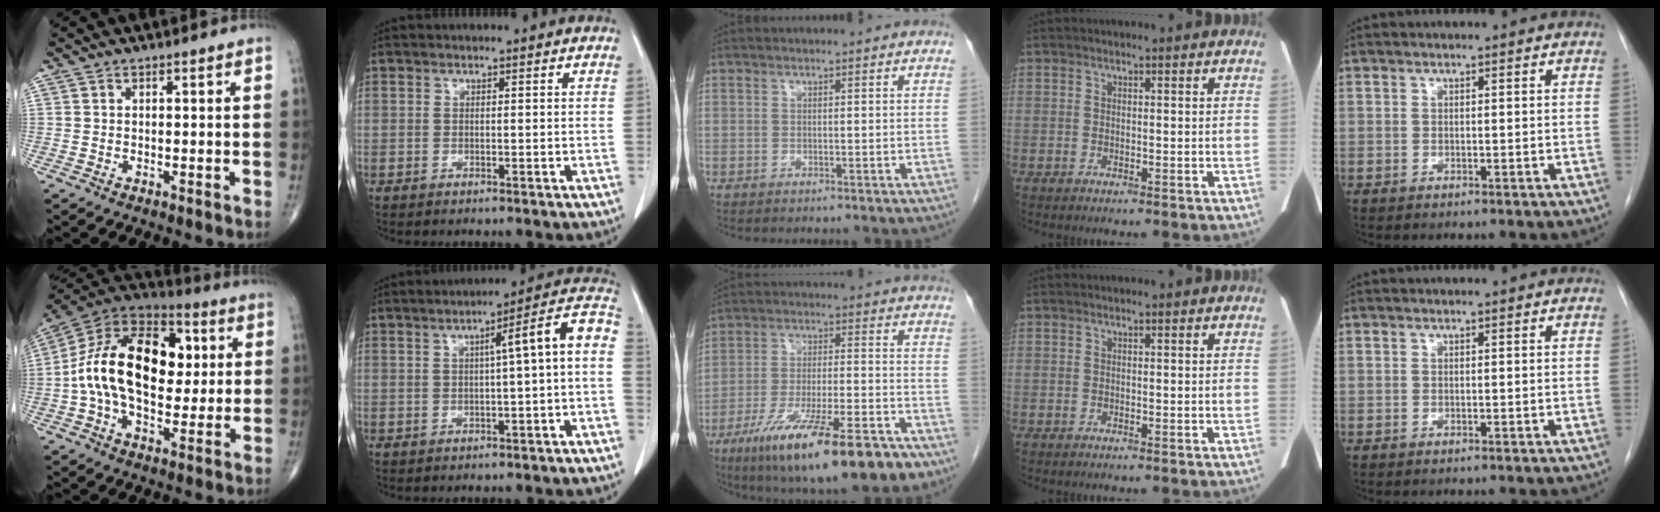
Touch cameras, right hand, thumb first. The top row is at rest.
{"thumb": {"total": 23.1, "force": [1.8, 14.0, 18.3], "torque": [-0.306, 0.021, 0.020]}, "index": {"total": 8.3, "force": [-0.4, 0.1, 8.2], "torque": [-0.102, 0.028, -0.012]}, "middle": {"total": 19.8, "force": [-12.6, 3.5, 14.9], "torque": [-0.210, -0.027, -0.205]}}